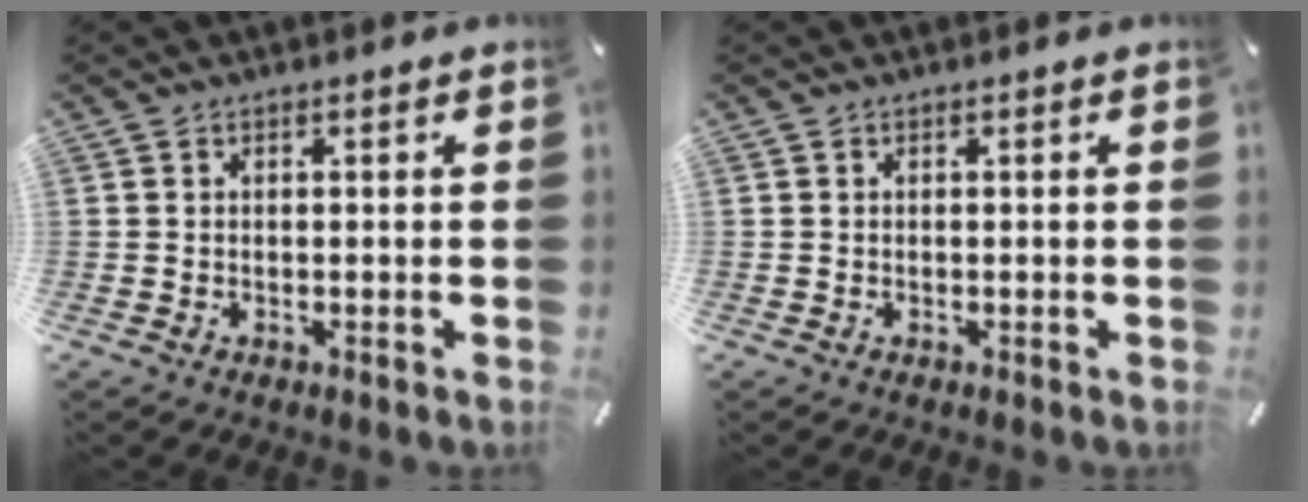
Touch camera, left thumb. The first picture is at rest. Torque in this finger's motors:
{"motor_torque": [0.00, 0.00, -0.01, 0.01, 0.00]}